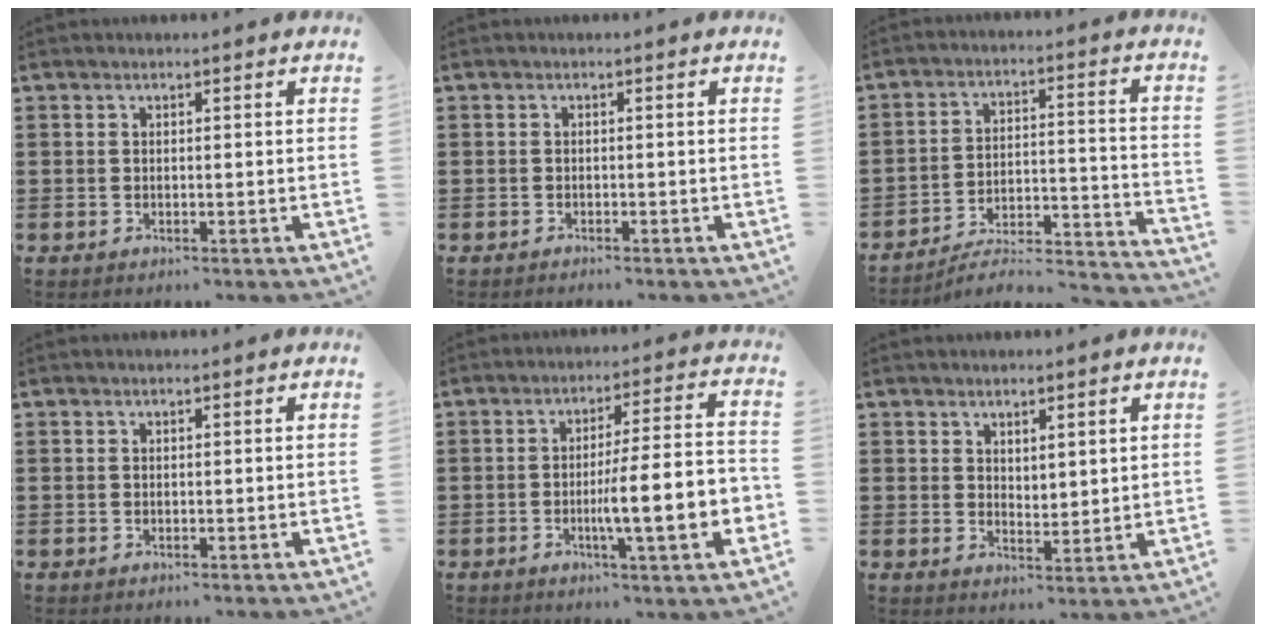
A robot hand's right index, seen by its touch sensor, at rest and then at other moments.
{"total": 0.7, "force": [-0.6, 0.0, 0.1], "torque": [-0.003, -0.001, -0.014]}
{"total": 4.0, "force": [-3.5, 0.8, 1.8], "torque": [-0.037, -0.013, -0.075]}
{"total": 0.0}
{"total": 11.1, "force": [-3.1, 1.2, 10.6], "torque": [-0.168, -0.013, -0.059]}
{"total": 2.2, "force": [2.1, 0.8, 0.2], "torque": [-0.008, 0.004, 0.040]}